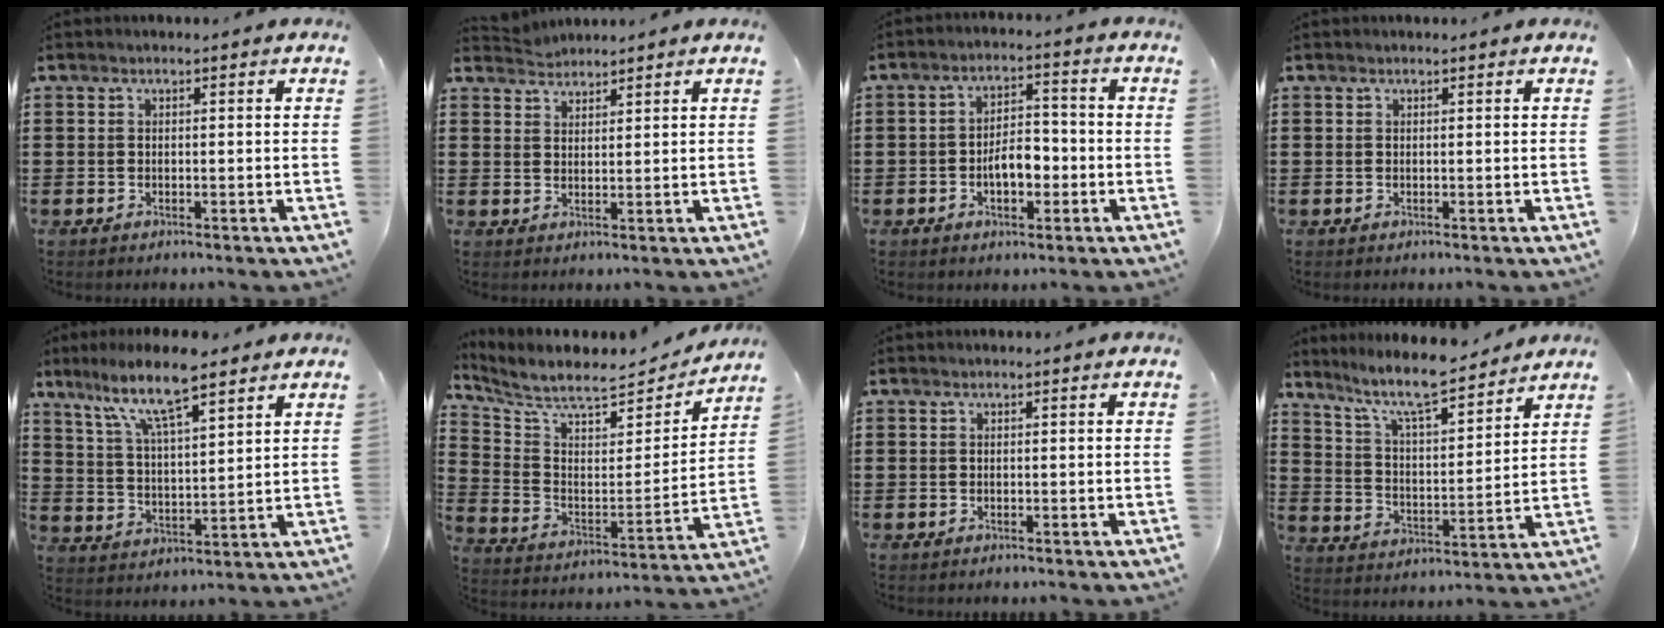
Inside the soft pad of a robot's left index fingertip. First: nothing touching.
{"total": 2.3, "force": [2.2, 0.1, -0.5], "torque": [0.003, 0.000, 0.045]}
{"total": 5.4, "force": [-1.5, 2.7, 4.4], "torque": [-0.062, 0.003, -0.032]}
{"total": 0.0}
{"total": 9.8, "force": [7.3, 1.8, 6.3], "torque": [-0.141, -0.020, 0.131]}
{"total": 7.7, "force": [6.7, 1.6, 3.4], "torque": [-0.098, -0.047, 0.113]}
{"total": 0.0}
{"total": 8.5, "force": [7.3, 1.1, 4.3], "torque": [-0.110, -0.037, 0.125]}